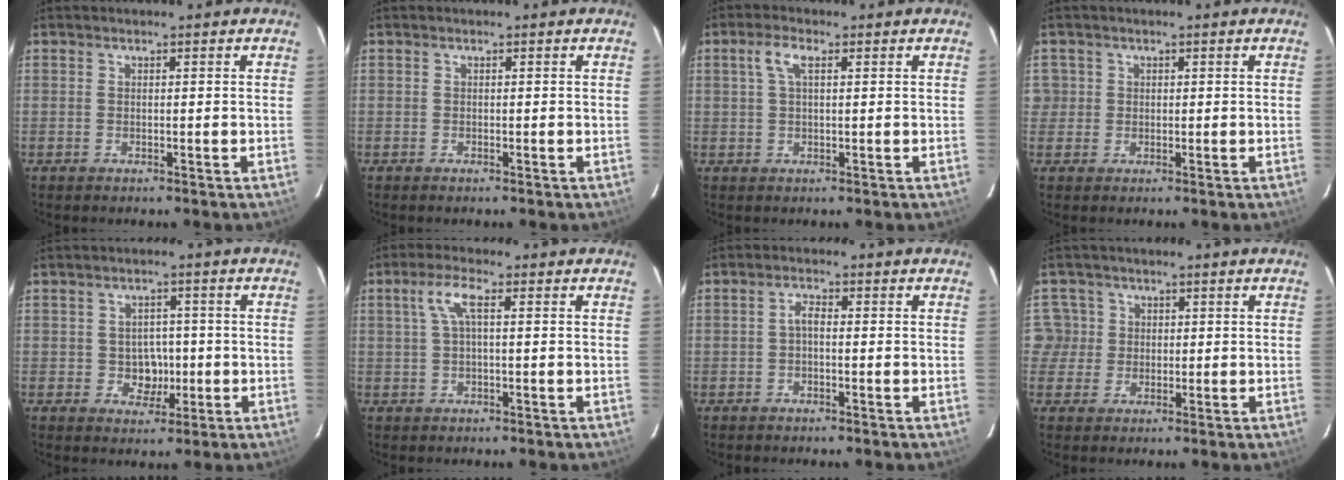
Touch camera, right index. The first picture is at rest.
{"total": 0.0}
{"total": 3.3, "force": [1.1, 1.2, 2.8], "torque": [-0.060, 0.009, 0.022]}
{"total": 2.4, "force": [0.2, 2.4, 0.0], "torque": [0.013, 0.016, 0.006]}
{"total": 4.1, "force": [-0.7, 3.8, 1.4], "torque": [-0.027, 0.014, 0.003]}
{"total": 4.1, "force": [0.8, 0.8, 4.0], "torque": [-0.082, 0.008, 0.017]}
{"total": 1.6, "force": [-0.5, 0.7, 1.4], "torque": [-0.030, 0.008, -0.010]}
{"total": 3.8, "force": [0.4, 3.7, 0.1], "torque": [0.017, 0.023, 0.006]}